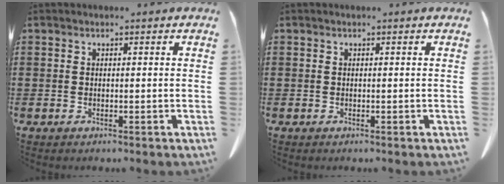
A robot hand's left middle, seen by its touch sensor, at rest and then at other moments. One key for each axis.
{"total": 0.0}